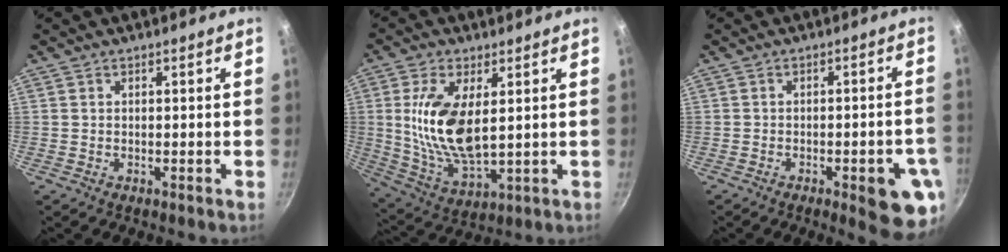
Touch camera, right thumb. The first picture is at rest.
{"total": 14.5, "force": [2.5, 6.8, 12.5], "torque": [-0.244, -0.020, 0.056]}
{"total": 10.5, "force": [-3.8, 3.0, 9.3], "torque": [-0.093, 0.017, -0.043]}